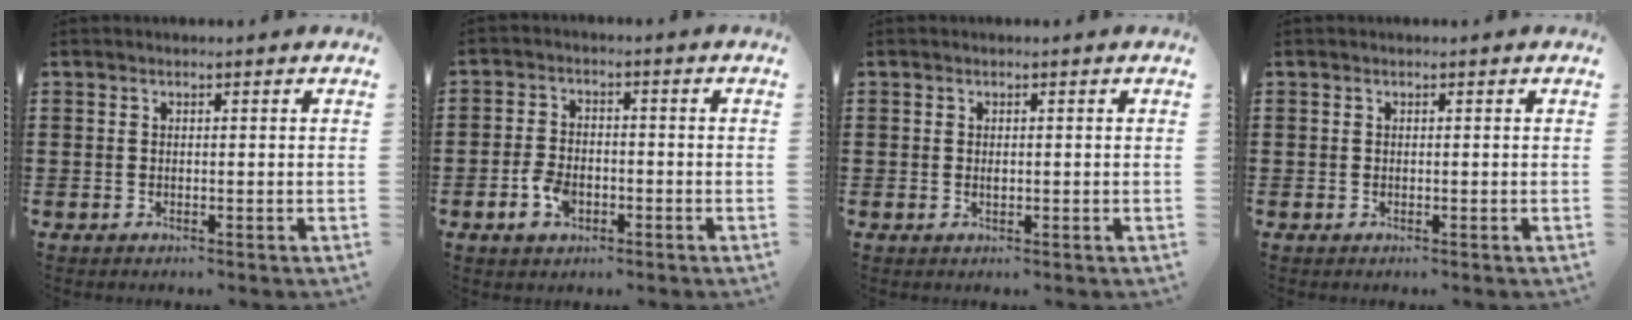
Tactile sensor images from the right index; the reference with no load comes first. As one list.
[{"total": 4.0, "force": [-1.7, 2.3, 2.8], "torque": [-0.063, -0.002, -0.032]}, {"total": 0.7, "force": [0.1, 0.3, 0.6], "torque": [-0.013, -0.002, 0.003]}, {"total": 0.0}]